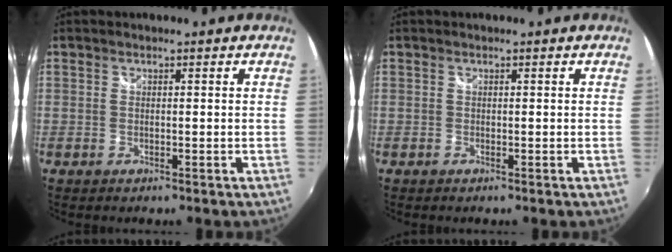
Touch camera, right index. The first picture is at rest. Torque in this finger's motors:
{"motor_torque": [0.08, -0.05, -0.02, 0.01]}